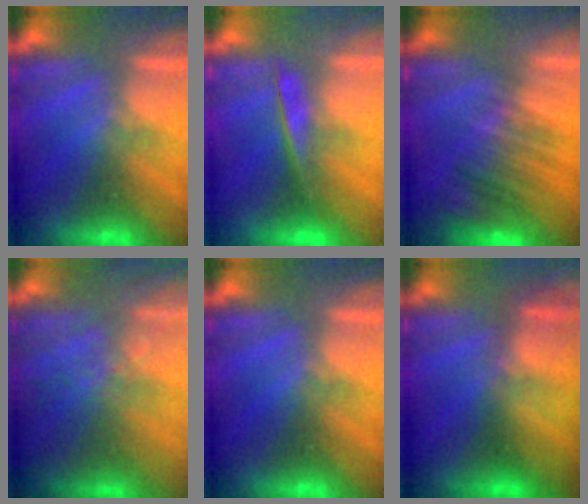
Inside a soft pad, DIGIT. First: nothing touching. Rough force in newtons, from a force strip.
{"total": 4.7}
{"total": 6.9}
{"total": 9.3}
{"total": 0.0}
{"total": 2.9}